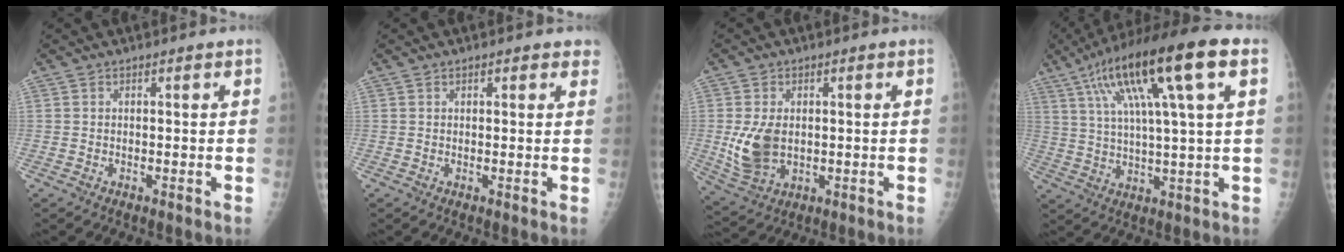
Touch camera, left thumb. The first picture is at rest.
{"total": 1.9, "force": [1.3, 1.0, 0.9], "torque": [0.008, -0.003, 0.009]}
{"total": 8.7, "force": [0.0, 5.8, 6.5], "torque": [-0.121, -0.007, 0.013]}
{"total": 20.3, "force": [8.2, 3.5, 18.2], "torque": [-0.322, 0.016, 0.133]}